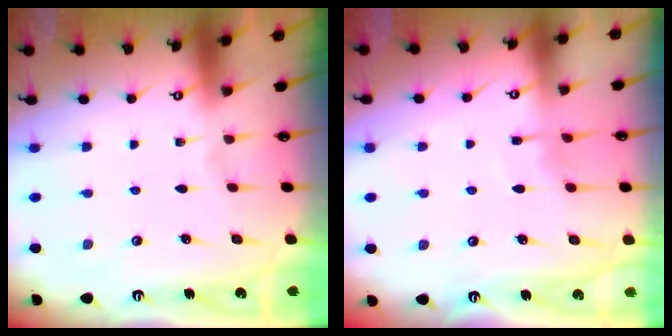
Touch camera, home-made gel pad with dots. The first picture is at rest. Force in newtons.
{"total": 4.7, "press": 4.6, "slide": 0.7}